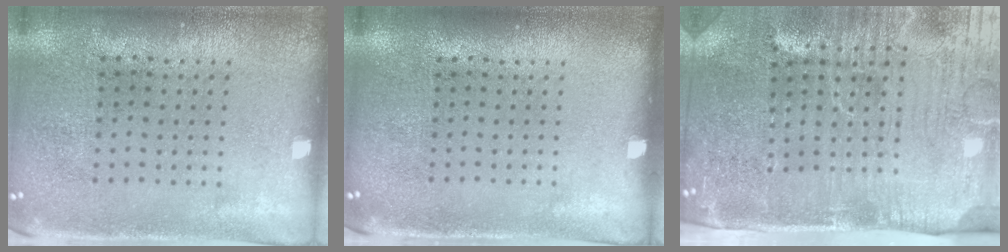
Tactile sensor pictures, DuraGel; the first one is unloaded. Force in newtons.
{"total": 0.0}
{"total": 5.1, "press": 4.4, "slide": 2.6}